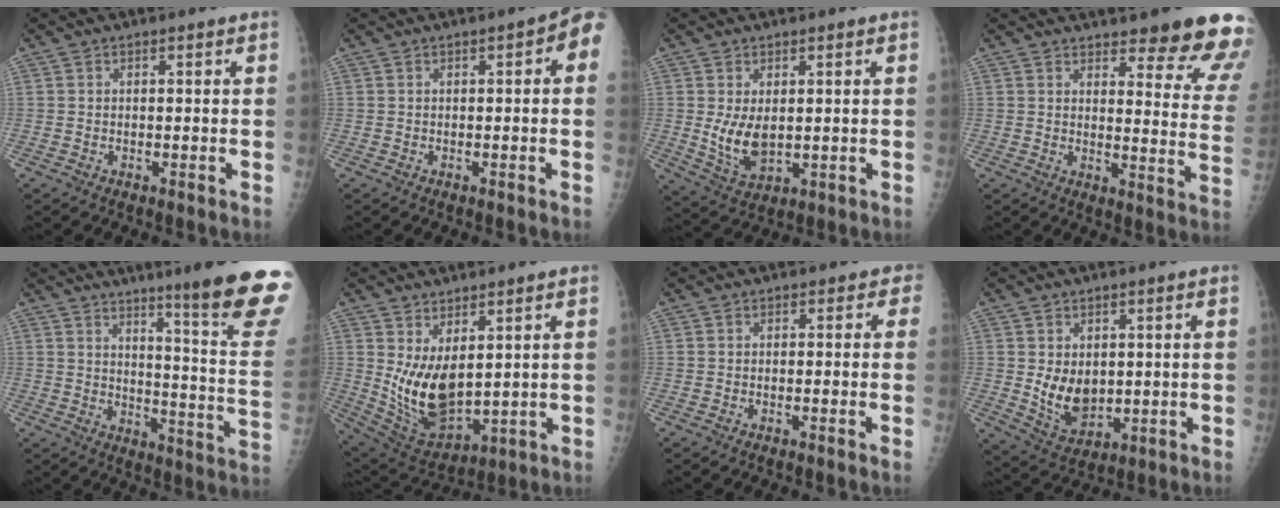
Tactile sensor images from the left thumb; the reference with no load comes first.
{"total": 4.8, "force": [1.0, 1.6, 4.4], "torque": [-0.043, 0.012, 0.002]}
{"total": 7.0, "force": [0.4, 4.1, 5.7], "torque": [-0.094, -0.015, 0.022]}
{"total": 18.8, "force": [14.4, 4.3, 11.2], "torque": [-0.104, -0.086, 0.165]}
{"total": 20.4, "force": [14.1, 0.4, 14.7], "torque": [-0.167, -0.101, 0.189]}
{"total": 11.9, "force": [2.5, 6.0, 9.9], "torque": [-0.164, -0.033, 0.074]}
{"total": 1.4, "force": [0.0, 1.2, 0.7], "torque": [0.015, 0.007, -0.014]}
{"total": 7.9, "force": [0.6, 5.8, 5.4], "torque": [-0.064, -0.018, 0.032]}